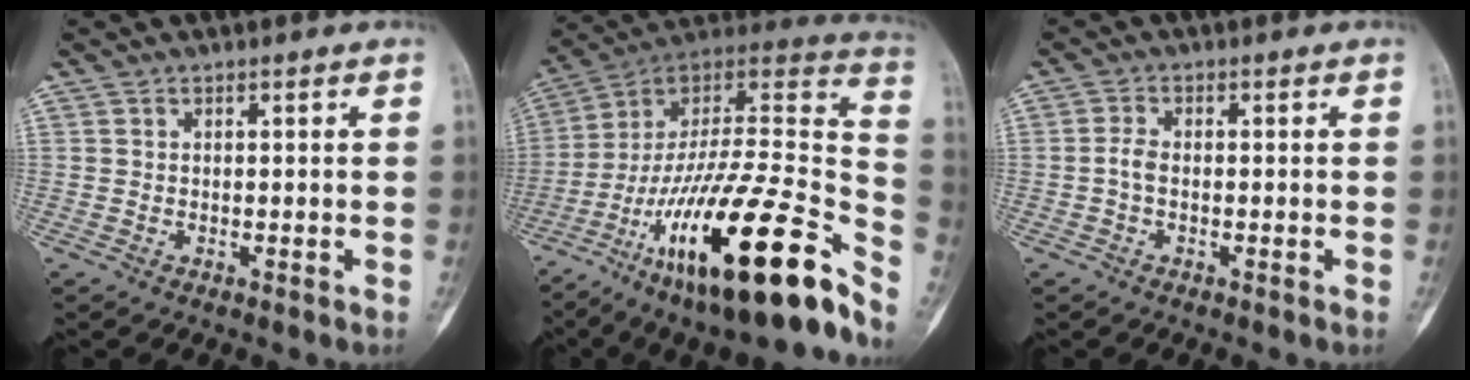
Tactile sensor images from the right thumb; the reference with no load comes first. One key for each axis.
{"total": 33.5, "fx": -19.7, "fy": 7.5, "fz": 26.0, "tx": -0.362, "ty": 0.078, "tz": -0.323}
{"total": 2.1, "fx": -0.5, "fy": 1.1, "fz": 1.7, "tx": -0.035, "ty": 0.004, "tz": -0.013}